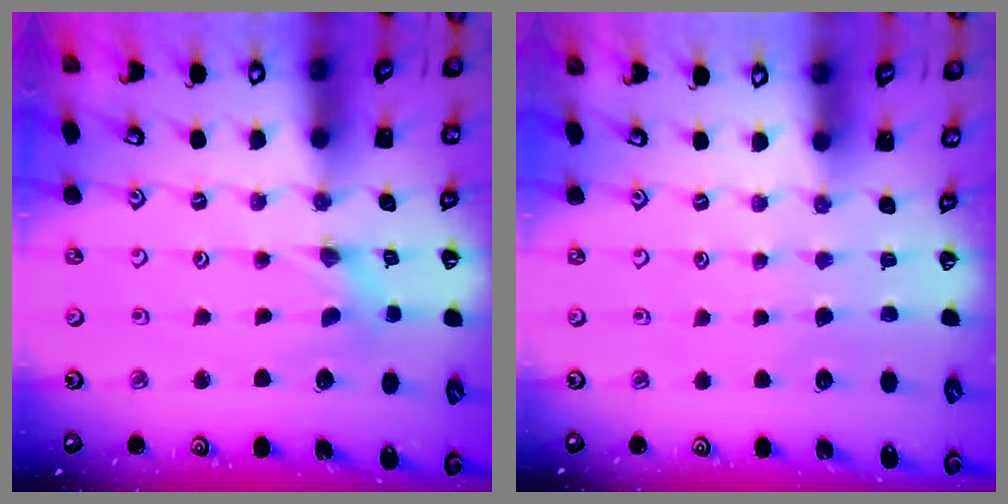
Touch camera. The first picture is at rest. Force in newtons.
{"total": 0.0}